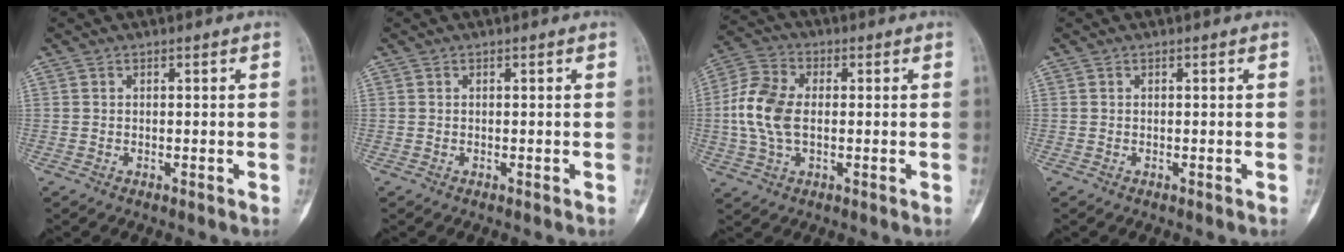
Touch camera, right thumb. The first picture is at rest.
{"total": 0.0}
{"total": 10.7, "force": [-0.2, 6.6, 8.4], "torque": [-0.185, 0.016, -0.006]}
{"total": 0.0}